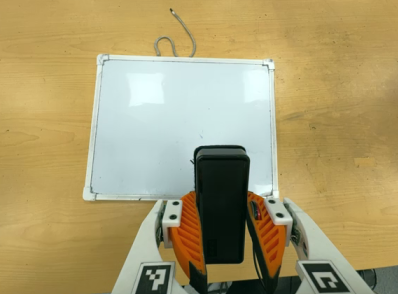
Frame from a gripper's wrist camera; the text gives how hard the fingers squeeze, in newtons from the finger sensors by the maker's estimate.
{"total": 6.8, "left": 5.7, "right": 7.9}